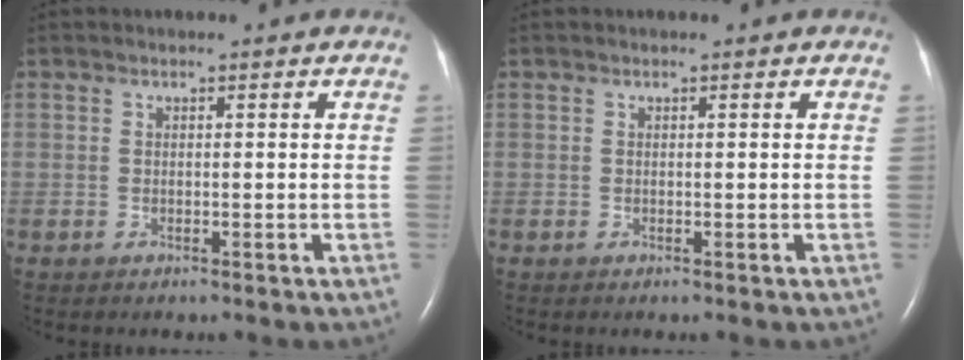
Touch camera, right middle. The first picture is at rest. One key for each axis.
{"total": 0.0}